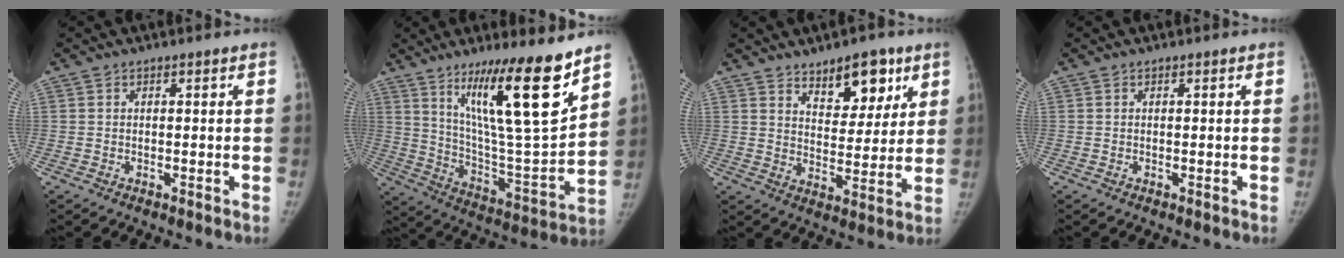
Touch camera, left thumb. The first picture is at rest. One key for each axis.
{"total": 22.1, "fx": 13.3, "fy": 3.2, "fz": 17.3, "tx": -0.256, "ty": -0.078, "tz": 0.230}
{"total": 11.0, "fx": 6.6, "fy": 5.7, "fz": 6.7, "tx": -0.058, "ty": -0.040, "tz": 0.104}
{"total": 0.0}